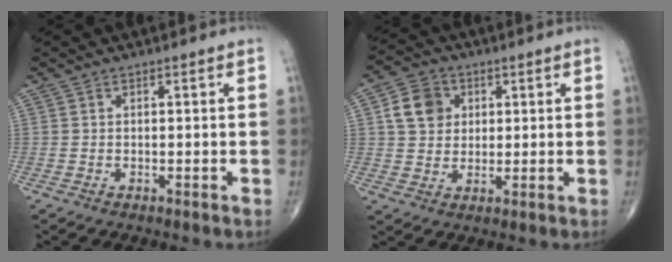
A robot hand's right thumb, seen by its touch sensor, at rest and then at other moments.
{"total": 7.6, "force": [2.1, 6.4, 3.5], "torque": [-0.042, -0.001, 0.034]}